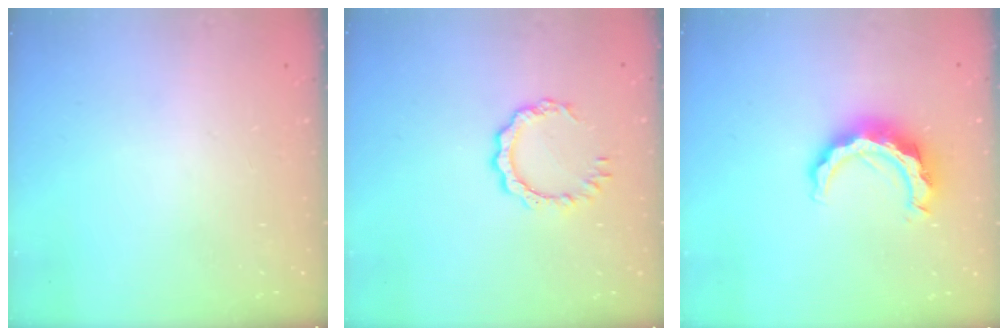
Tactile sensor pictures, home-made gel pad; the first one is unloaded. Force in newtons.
{"total": 6.2, "press": 6.2, "slide": 0.6}
{"total": 11.0, "press": 11.0, "slide": 0.9}